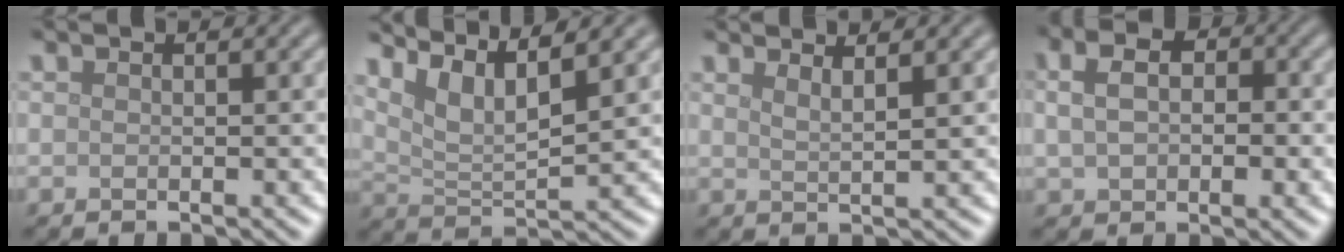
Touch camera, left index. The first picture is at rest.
{"total": 5.6, "force": [3.6, 1.4, 4.0], "torque": [-0.079, 0.003, 0.071]}
{"total": 2.2, "force": [1.7, 0.6, 1.2], "torque": [-0.007, 0.005, 0.017]}
{"total": 5.2, "force": [0.9, 3.7, 3.5], "torque": [-0.053, 0.014, -0.001]}